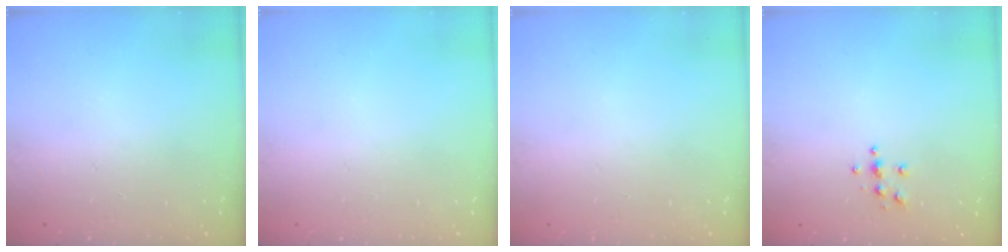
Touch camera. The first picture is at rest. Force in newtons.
{"total": 0.0}
{"total": 0.0}
{"total": 3.9, "press": 3.9, "slide": 0.4}